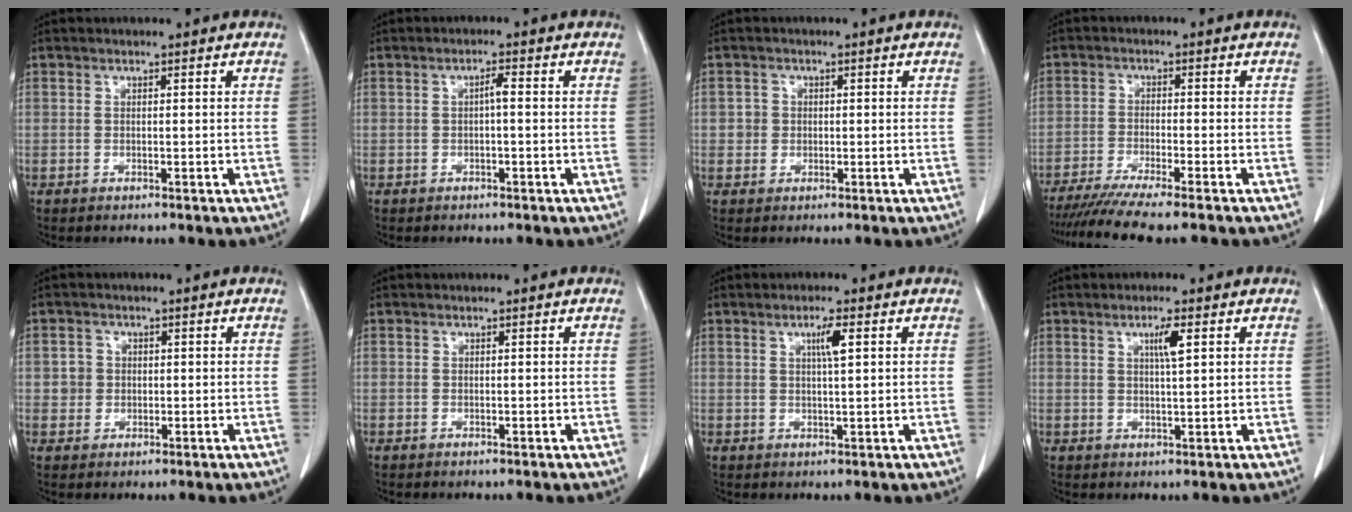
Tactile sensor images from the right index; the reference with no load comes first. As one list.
[{"total": 1.6, "force": [-0.1, 0.2, 1.6], "torque": [-0.027, 0.004, 0.000]}, {"total": 1.9, "force": [0.1, 1.8, 0.3], "torque": [0.001, 0.005, 0.003]}, {"total": 9.8, "force": [-8.4, -0.8, 5.1], "torque": [-0.065, -0.025, -0.131]}, {"total": 2.5, "force": [0.2, 2.4, 0.4], "torque": [0.001, 0.006, 0.006]}, {"total": 0.0}, {"total": 3.0, "force": [1.1, 0.0, 2.8], "torque": [-0.049, -0.001, 0.018]}, {"total": 3.1, "force": [1.3, 0.0, 2.9], "torque": [-0.051, -0.002, 0.022]}]